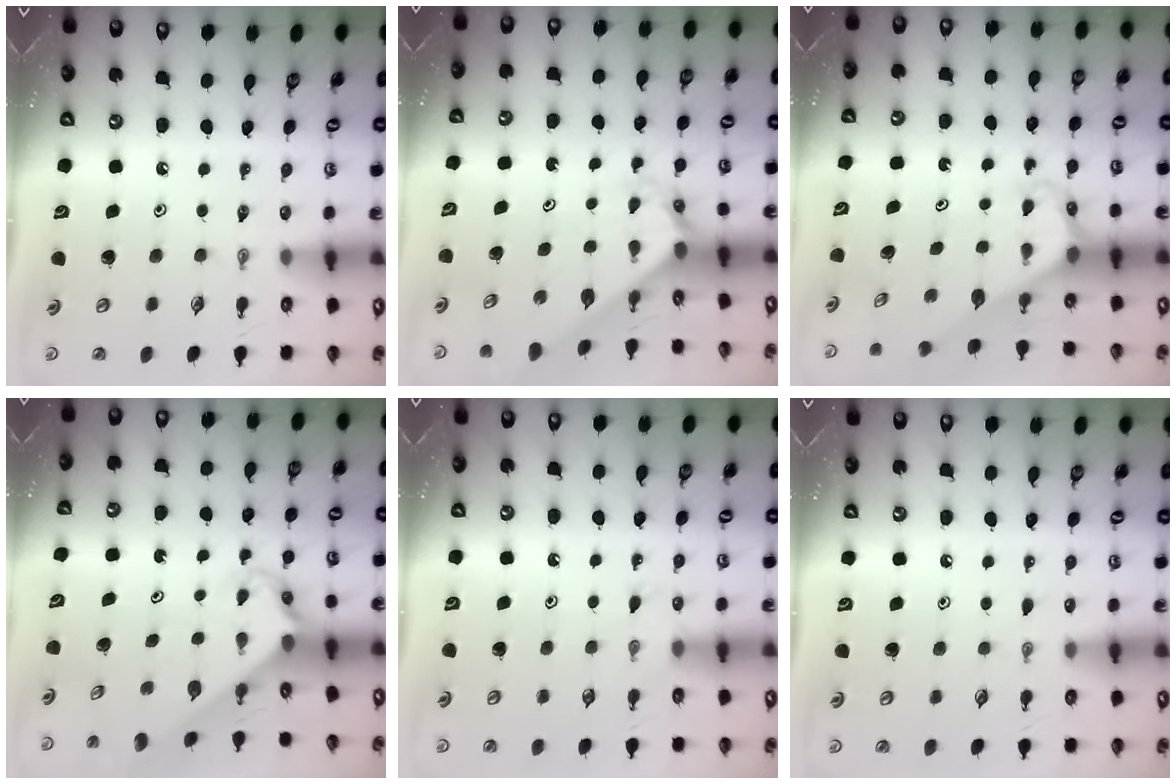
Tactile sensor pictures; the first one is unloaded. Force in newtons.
{"total": 2.1, "press": 2.1, "slide": 0.2}
{"total": 3.1, "press": 3.0, "slide": 0.3}
{"total": 2.7, "press": 2.7, "slide": 0.2}
{"total": 3.6, "press": 3.5, "slide": 0.4}
{"total": 4.2, "press": 4.2, "slide": 0.5}